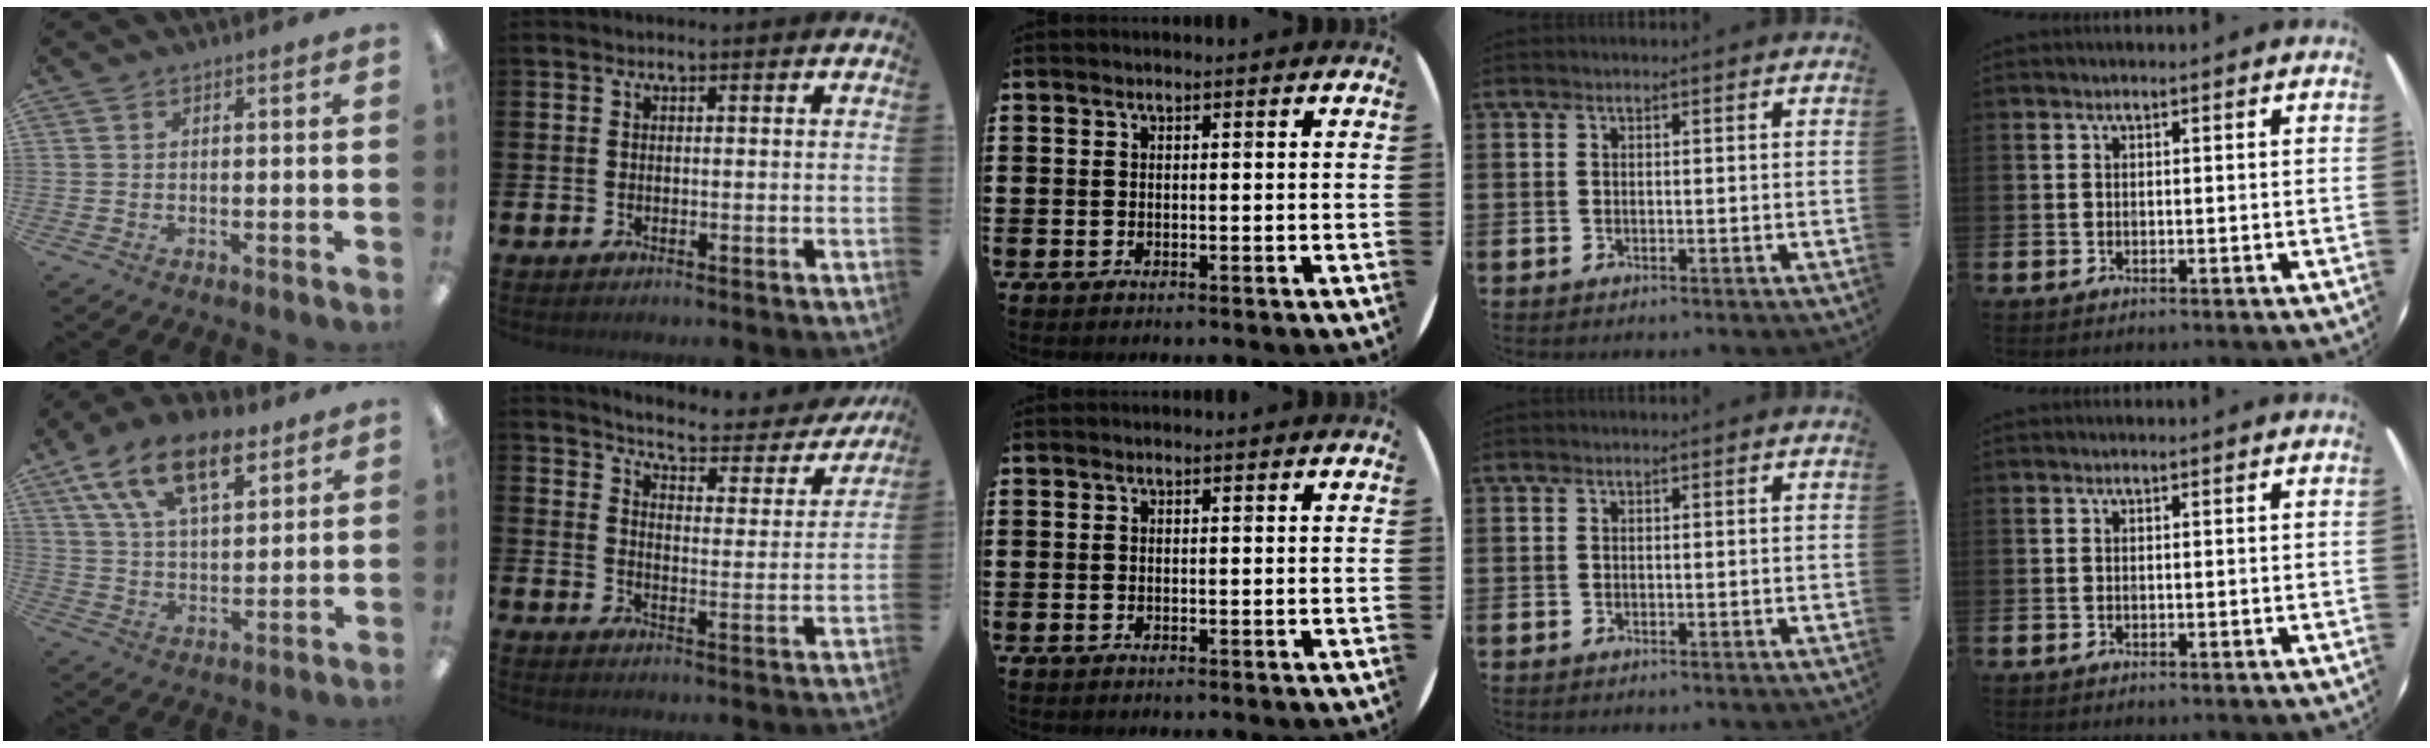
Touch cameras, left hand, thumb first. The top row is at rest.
{"thumb": {"total": 16.9, "force": [10.1, 8.4, 10.7], "torque": [-0.183, -0.032, 0.177]}, "index": {"total": 4.7, "force": [4.5, 0.7, 1.0], "torque": [-0.043, -0.040, 0.070]}}